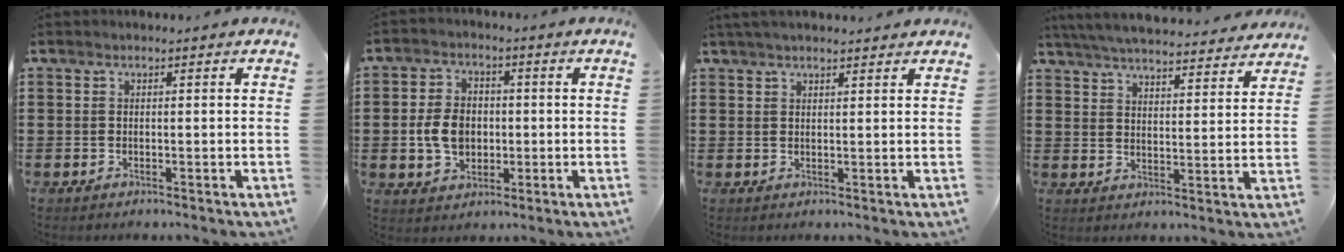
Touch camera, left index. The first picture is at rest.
{"total": 6.4, "force": [-0.6, 4.7, 4.2], "torque": [-0.091, 0.005, -0.017]}
{"total": 2.4, "force": [2.1, 0.3, 1.0], "torque": [-0.024, 0.004, 0.041]}
{"total": 5.7, "force": [5.6, 0.0, 1.3], "torque": [-0.049, -0.033, 0.097]}